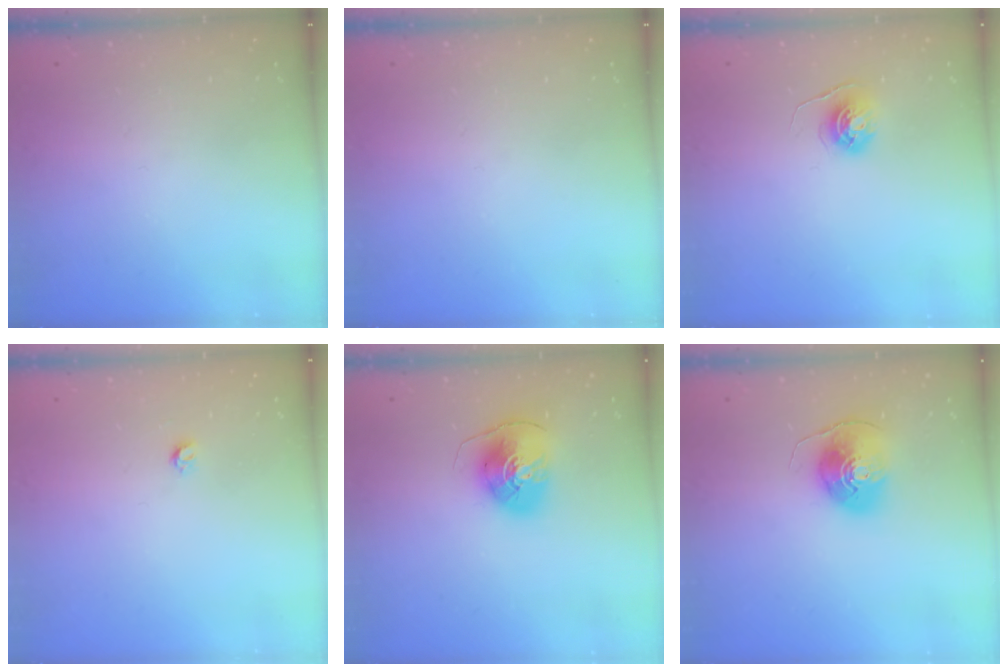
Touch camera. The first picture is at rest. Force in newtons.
{"total": 0.0}
{"total": 5.6, "press": 5.5, "slide": 0.6}
{"total": 3.2, "press": 3.2, "slide": 0.3}
{"total": 9.5, "press": 9.4, "slide": 1.3}
{"total": 8.8, "press": 8.7, "slide": 1.0}